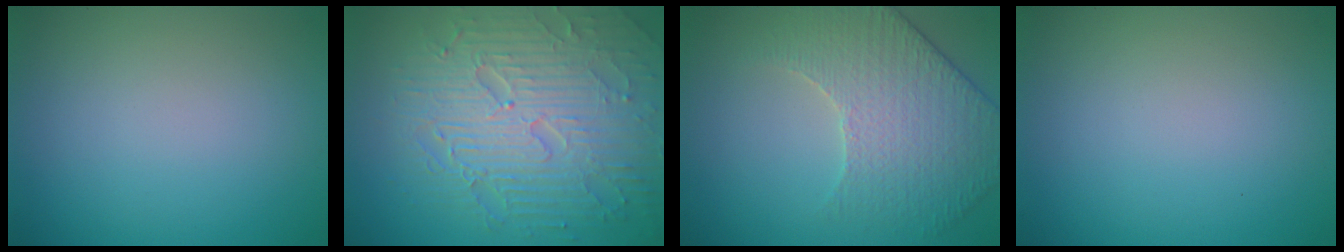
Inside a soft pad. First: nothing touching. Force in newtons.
{"total": 9.0, "press": 6.4, "slide": 6.4}
{"total": 4.3, "press": 4.2, "slide": 0.9}
{"total": 0.0}